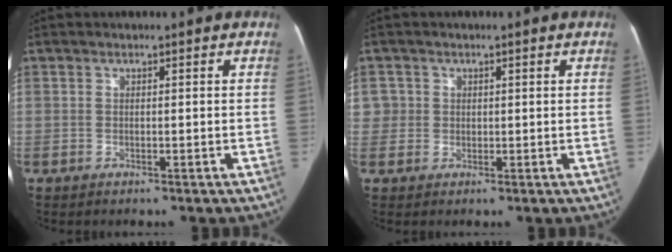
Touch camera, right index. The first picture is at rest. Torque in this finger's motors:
{"motor_torque": [0.07, -0.01, -0.02, -0.01]}